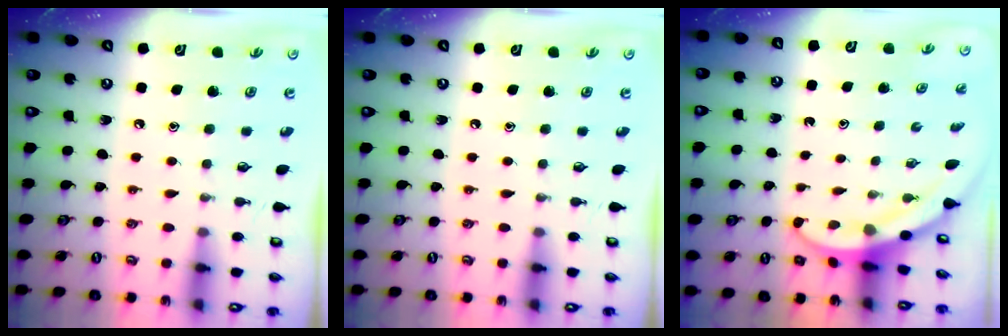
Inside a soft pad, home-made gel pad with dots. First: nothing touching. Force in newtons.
{"total": 0.0}
{"total": 3.6, "press": 3.6, "slide": 0.2}